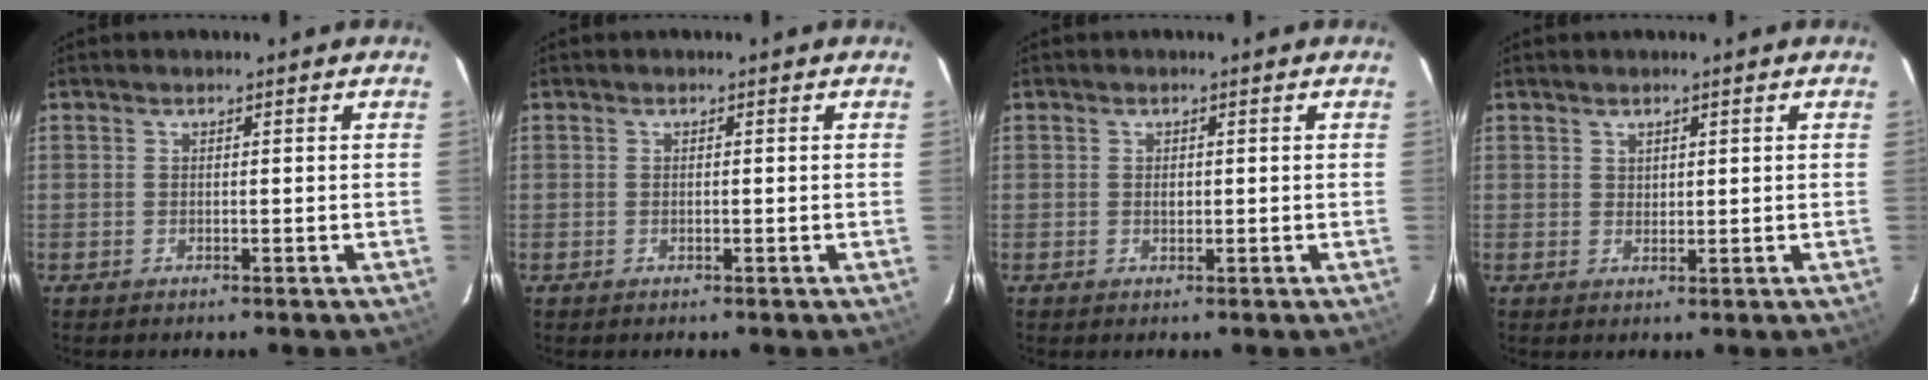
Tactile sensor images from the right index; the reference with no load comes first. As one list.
[{"total": 0.5, "force": [0.0, 0.2, 0.5], "torque": [-0.010, 0.001, 0.000]}, {"total": 1.2, "force": [0.1, 0.9, 0.8], "torque": [-0.014, 0.002, 0.002]}, {"total": 1.5, "force": [1.0, 0.9, 0.4], "torque": [-0.003, 0.003, 0.019]}]